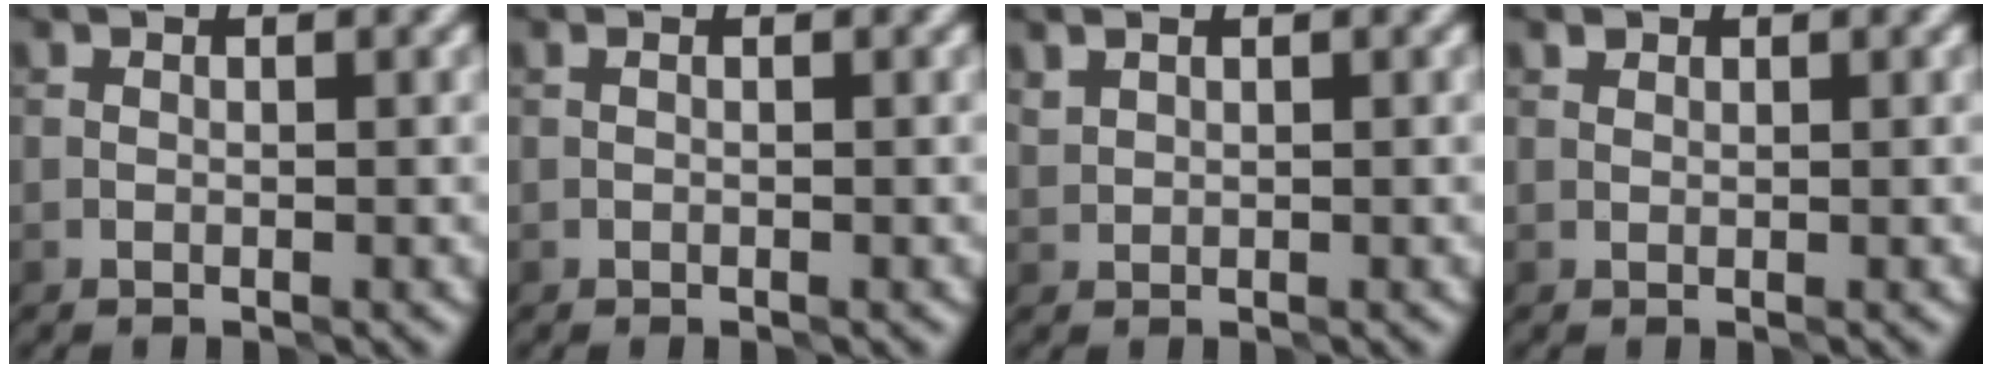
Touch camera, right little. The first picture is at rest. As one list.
[{"total": 0.0}, {"total": 0.7, "force": [0.6, 0.3, 0.0], "torque": [0.003, 0.004, 0.014]}, {"total": 0.5, "force": [0.5, 0.2, 0.1], "torque": [-0.002, -0.001, 0.003]}]